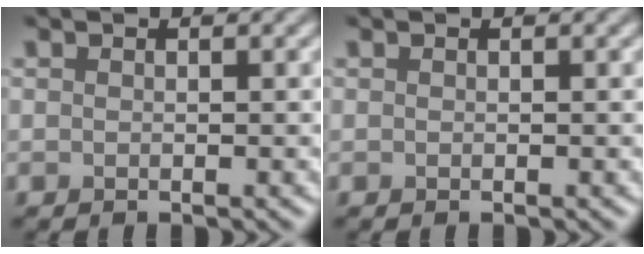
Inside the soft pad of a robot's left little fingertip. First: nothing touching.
{"total": 0.0}